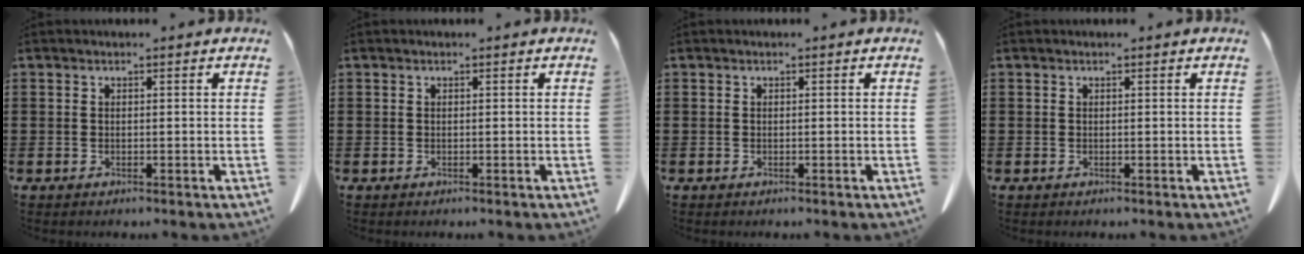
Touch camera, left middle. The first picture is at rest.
{"total": 0.0}
{"total": 0.0}
{"total": 0.0}